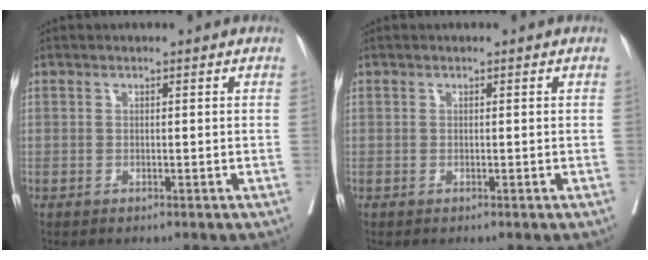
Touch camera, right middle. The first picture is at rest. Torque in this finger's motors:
{"motor_torque": [-0.08, -0.03, -0.03, 0.00]}